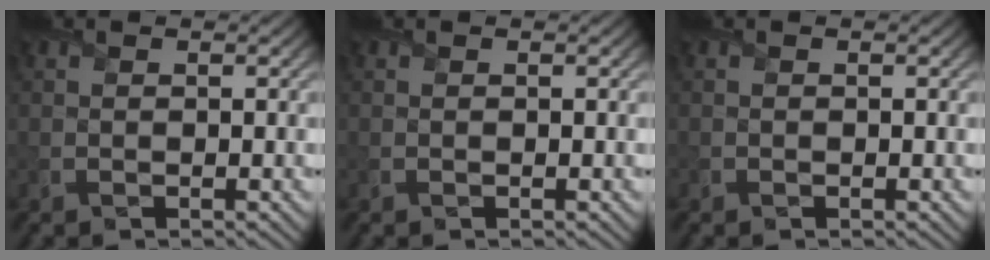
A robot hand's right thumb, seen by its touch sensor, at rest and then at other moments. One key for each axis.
{"total": 0.0}
{"total": 0.0}